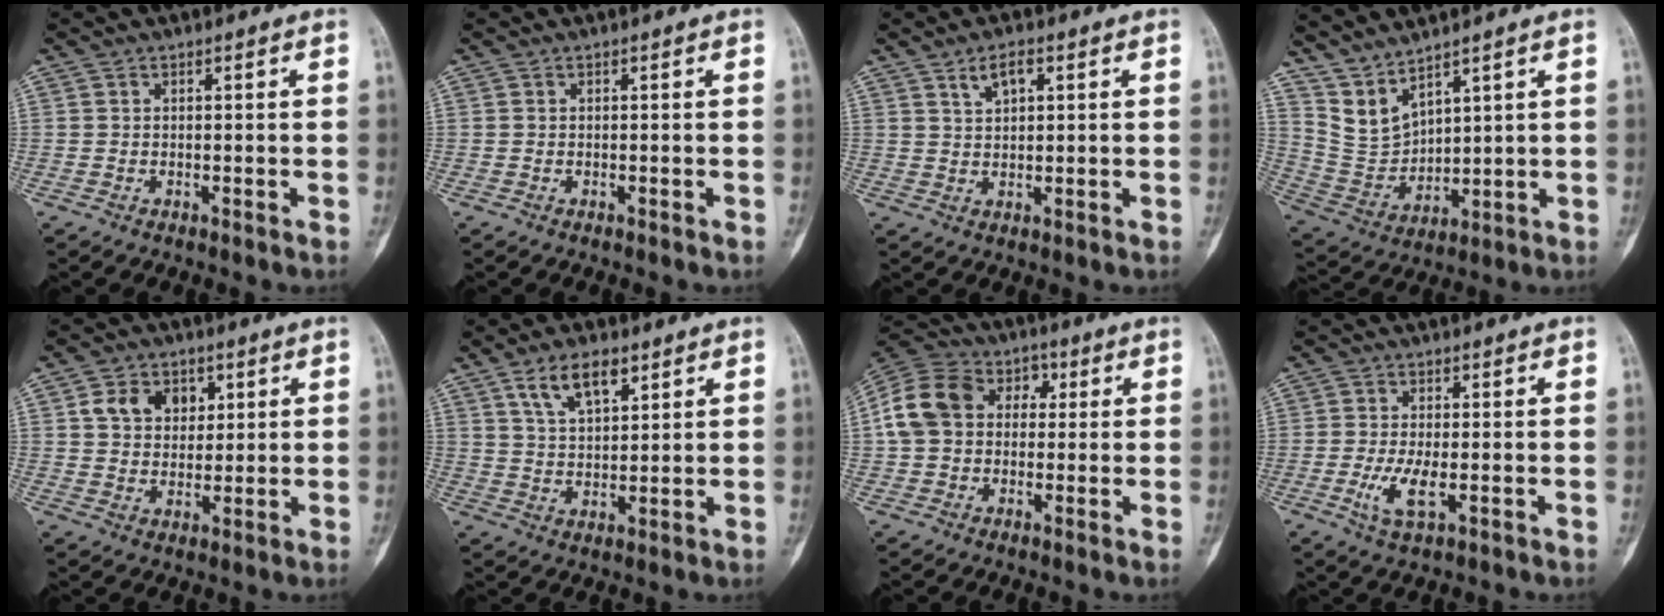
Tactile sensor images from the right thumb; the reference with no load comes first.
{"total": 0.0}
{"total": 3.9, "force": [2.0, 1.8, 2.8], "torque": [-0.047, -0.003, 0.039]}
{"total": 7.5, "force": [6.6, 2.2, 2.8], "torque": [-0.052, -0.050, 0.158]}
{"total": 8.3, "force": [2.9, 6.2, 4.5], "torque": [-0.040, -0.008, 0.050]}
{"total": 8.4, "force": [4.9, 3.8, 5.6], "torque": [-0.089, -0.020, 0.094]}
{"total": 14.0, "force": [1.9, 11.1, 8.4], "torque": [-0.142, 0.040, 0.024]}
{"total": 5.4, "force": [-1.3, 1.9, 4.9], "torque": [-0.107, -0.009, -0.023]}